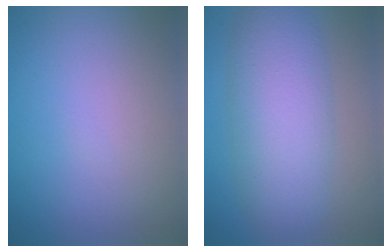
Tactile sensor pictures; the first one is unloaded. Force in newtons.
{"total": 7.2, "press": 7.2, "slide": 0.2}